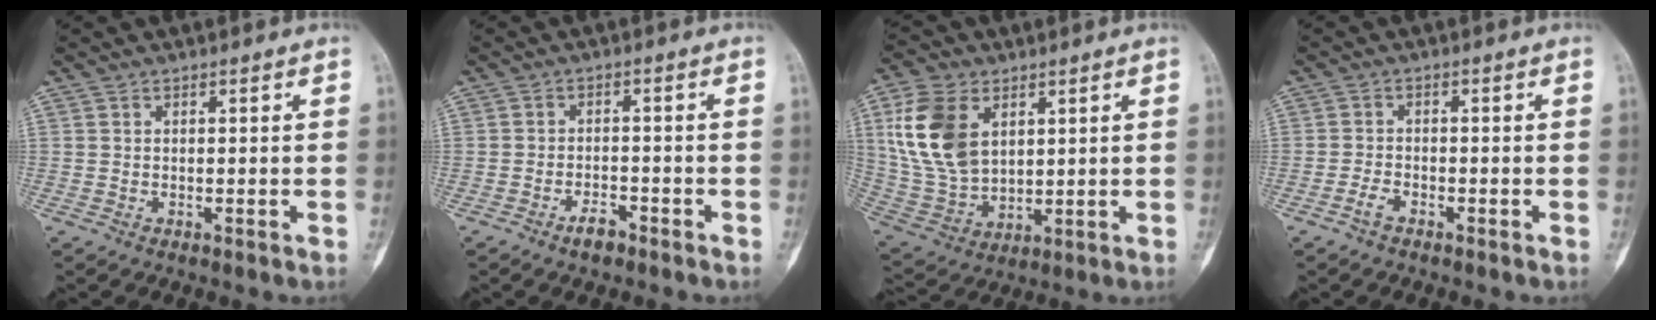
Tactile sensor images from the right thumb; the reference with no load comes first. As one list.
[{"total": 3.0, "force": [-2.2, 1.4, 1.6], "torque": [-0.019, 0.016, -0.037]}, {"total": 15.5, "force": [4.9, 10.1, 10.7], "torque": [-0.206, -0.014, 0.109]}, {"total": 2.1, "force": [-1.5, 0.9, 1.0], "torque": [-0.020, 0.010, -0.032]}]